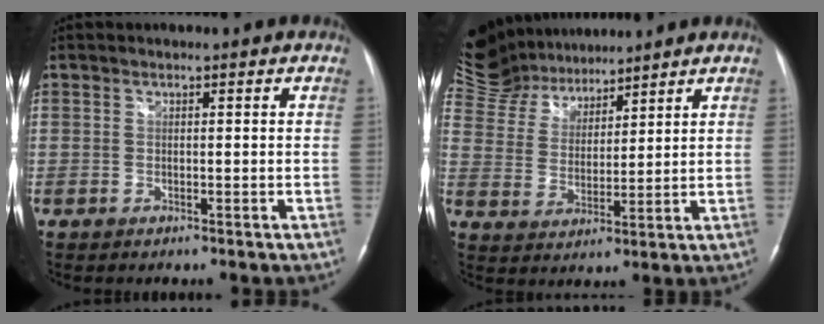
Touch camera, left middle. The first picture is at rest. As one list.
[{"total": 13.5, "force": [12.4, 4.7, 2.6], "torque": [-0.076, 0.033, 0.242]}]